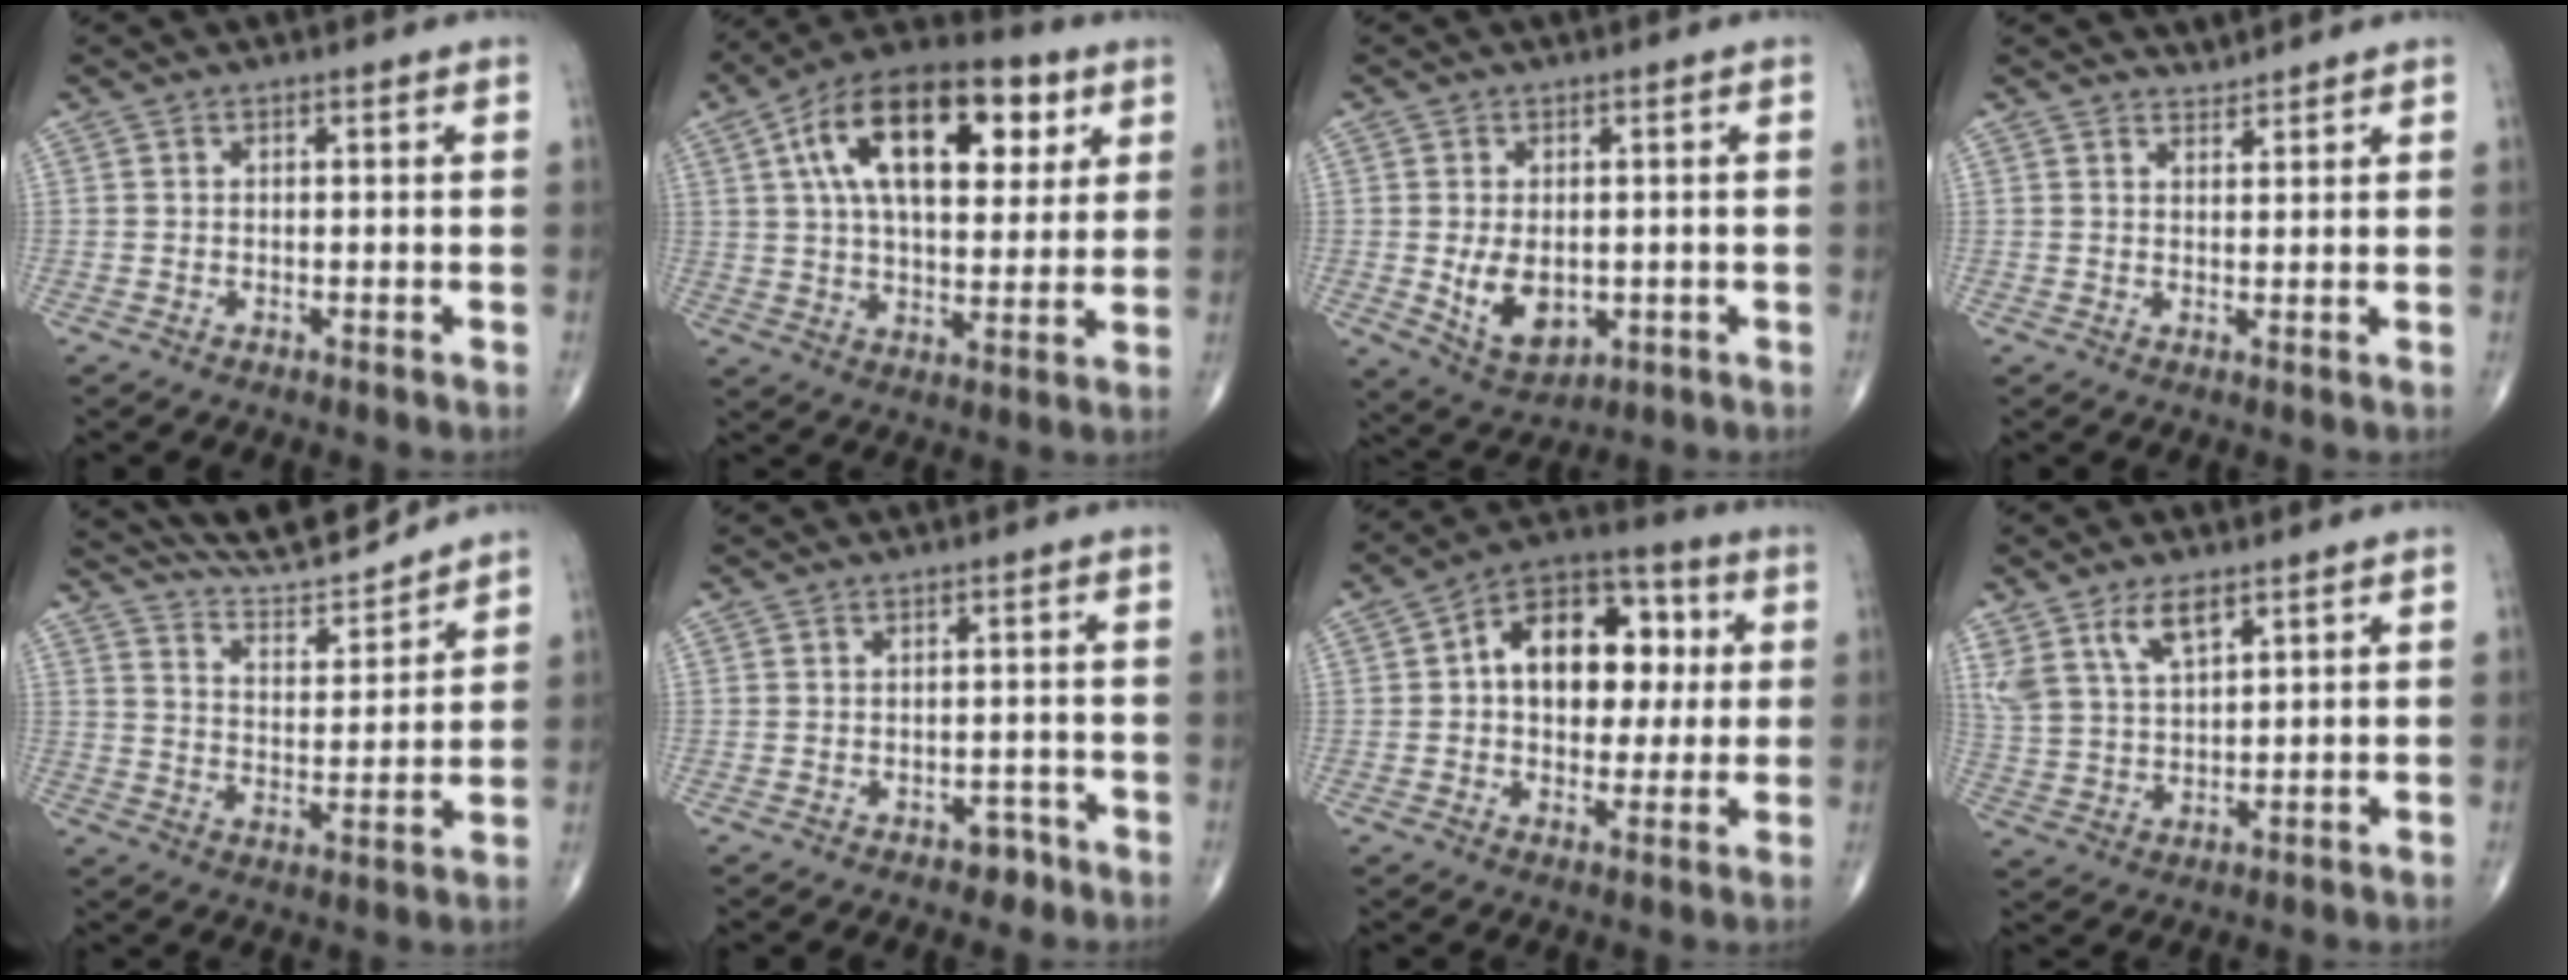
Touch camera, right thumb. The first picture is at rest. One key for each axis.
{"total": 22.3, "fx": 7.8, "fy": 11.4, "fz": 17.5, "tx": -0.262, "ty": 0.003, "tz": 0.120}
{"total": 7.8, "fx": -0.8, "fy": 5.0, "fz": 5.9, "tx": -0.085, "ty": -0.015, "tz": 0.003}
{"total": 1.8, "fx": 1.7, "fy": 0.1, "fz": -0.3, "tx": 0.011, "ty": -0.014, "tz": 0.028}
{"total": 12.3, "fx": 11.9, "fy": 0.8, "fz": 3.1, "tx": -0.042, "ty": -0.059, "tz": 0.209}
{"total": 2.1, "fx": -1.4, "fy": 1.3, "fz": 0.7, "tx": 0.002, "ty": 0.013, "tz": -0.018}
{"total": 16.6, "fx": 2.5, "fy": 11.0, "fz": 12.2, "tx": -0.135, "ty": 0.023, "tz": 0.030}
{"total": 8.6, "fx": 5.3, "fy": 3.8, "fz": 5.7, "tx": -0.111, "ty": -0.017, "tz": 0.113}